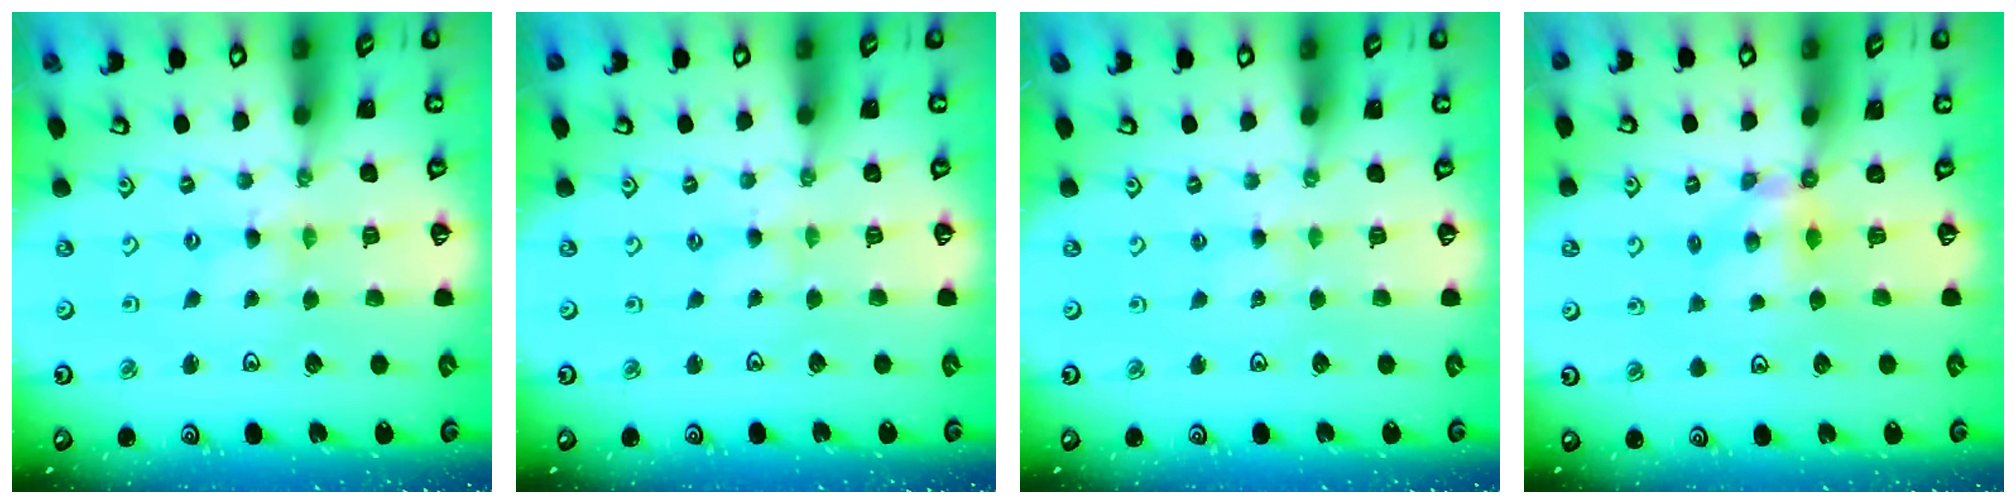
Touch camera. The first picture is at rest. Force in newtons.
{"total": 1.1, "press": 1.1, "slide": 0.3}
{"total": 1.9, "press": 1.8, "slide": 0.3}
{"total": 4.9, "press": 4.9, "slide": 0.4}